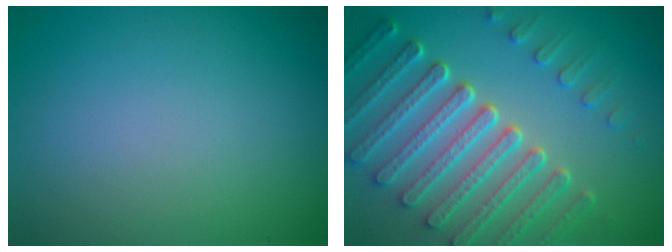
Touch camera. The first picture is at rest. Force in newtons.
{"total": 7.2, "press": 5.5, "slide": 4.6}